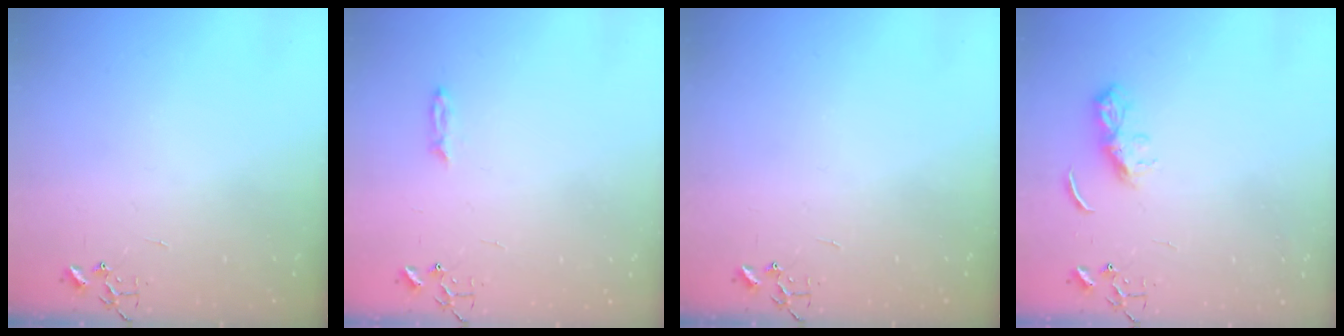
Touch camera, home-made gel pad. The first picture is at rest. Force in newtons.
{"total": 3.2, "press": 3.2, "slide": 0.4}
{"total": 0.0}
{"total": 6.7, "press": 6.7, "slide": 0.6}